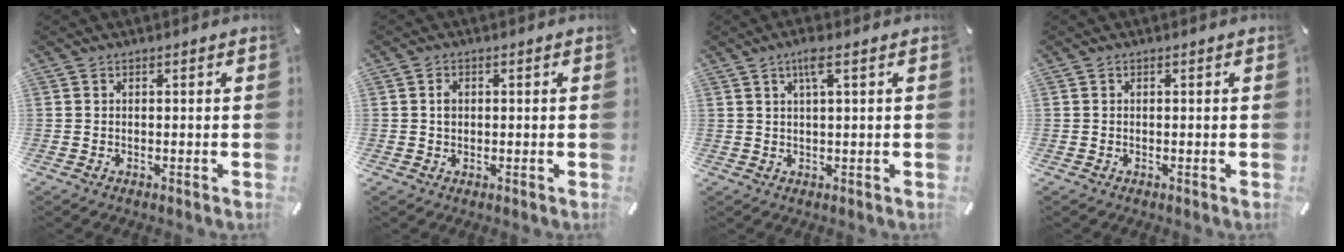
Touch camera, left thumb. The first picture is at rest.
{"total": 1.7, "force": [0.2, 1.4, 1.0], "torque": [-0.023, 0.006, 0.002]}
{"total": 4.2, "force": [1.9, 0.6, 3.6], "torque": [-0.076, 0.005, 0.031]}
{"total": 0.0}